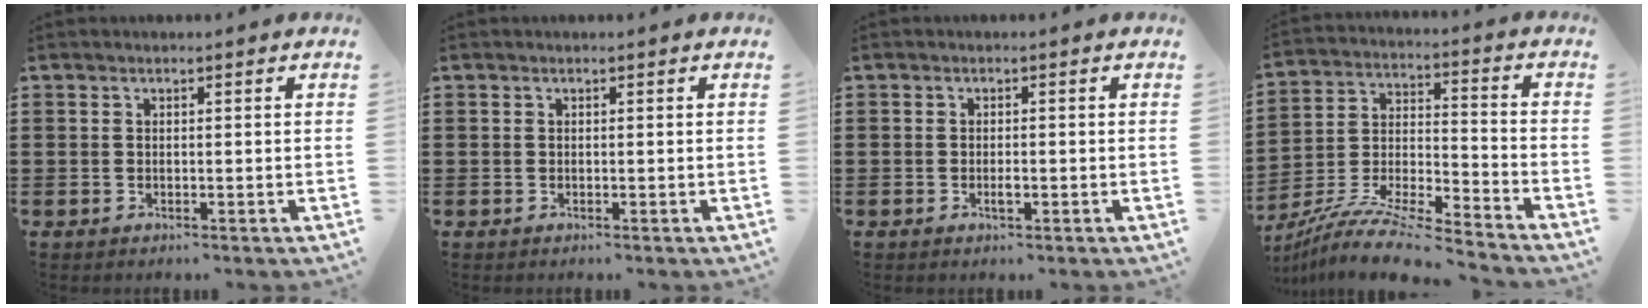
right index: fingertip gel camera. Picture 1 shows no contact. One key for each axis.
{"total": 0.0}
{"total": 1.2, "fx": -0.4, "fy": 0.4, "fz": 1.1, "tx": -0.021, "ty": -0.004, "tz": -0.006}
{"total": 9.9, "fx": -9.2, "fy": 0.3, "fz": 3.8, "tx": -0.074, "ty": 0.005, "tz": -0.187}